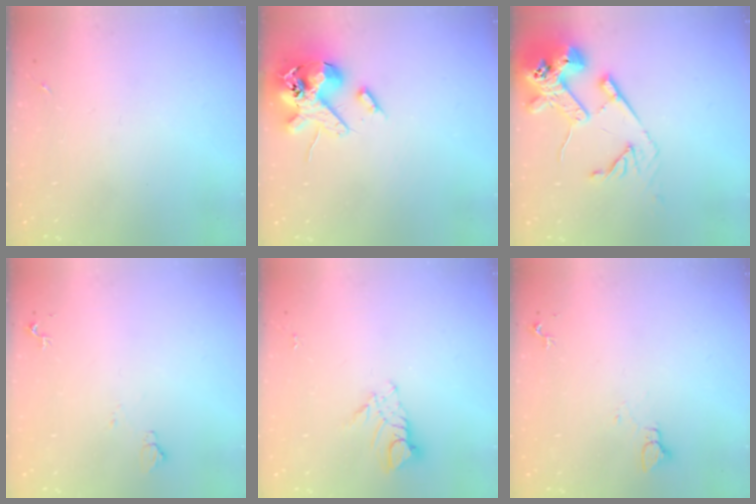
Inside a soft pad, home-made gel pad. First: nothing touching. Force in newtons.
{"total": 16.3, "press": 16.1, "slide": 2.7}
{"total": 16.6, "press": 16.5, "slide": 2.0}
{"total": 5.1, "press": 5.1, "slide": 0.7}
{"total": 6.7, "press": 6.7, "slide": 0.5}
{"total": 4.3, "press": 4.3, "slide": 0.4}